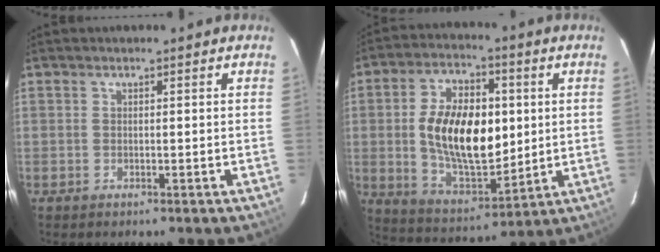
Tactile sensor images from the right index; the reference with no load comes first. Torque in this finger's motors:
{"motor_torque": [1.17, 0.54, 1.05, 0.21]}